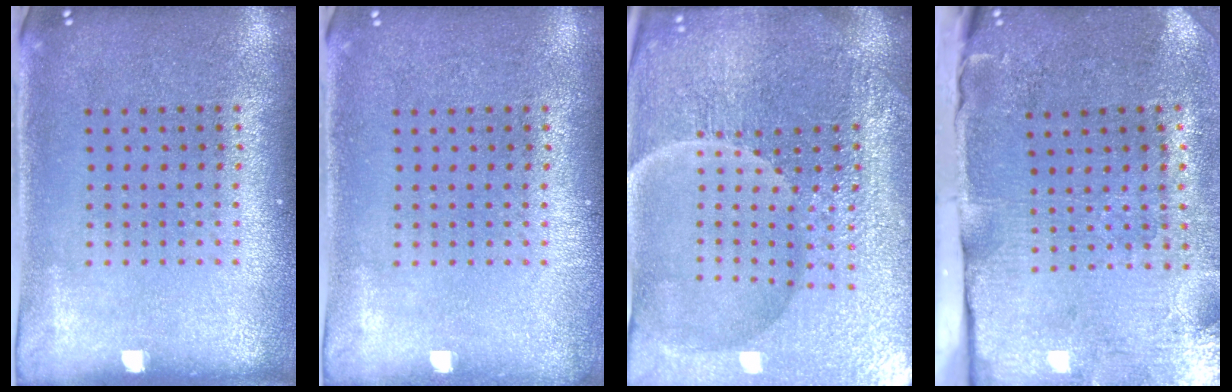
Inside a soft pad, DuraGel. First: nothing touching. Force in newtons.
{"total": 0.5, "press": 0.5, "slide": 0.1}
{"total": 5.6, "press": 5.3, "slide": 1.9}
{"total": 4.7, "press": 3.8, "slide": 2.9}